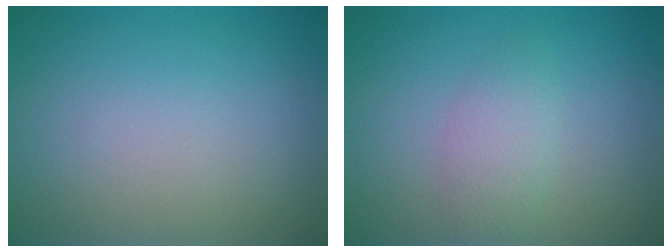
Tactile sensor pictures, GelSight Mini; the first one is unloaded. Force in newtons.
{"total": 2.2, "press": 2.2, "slide": 0.1}